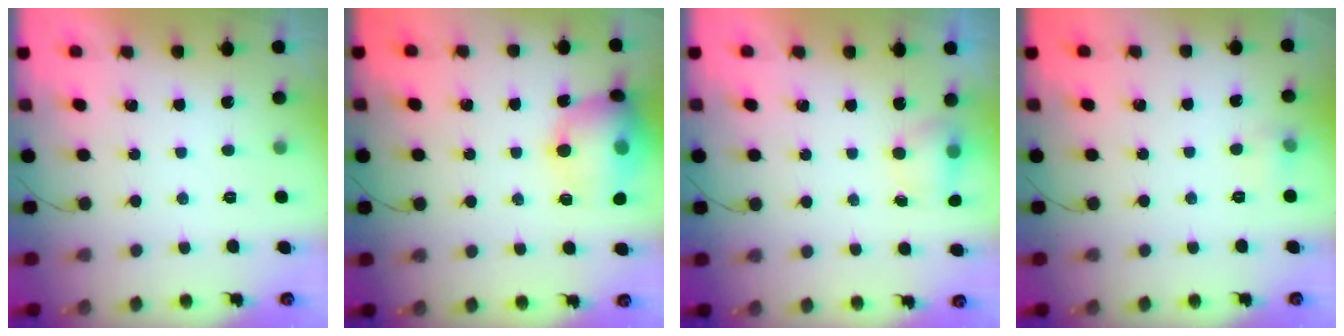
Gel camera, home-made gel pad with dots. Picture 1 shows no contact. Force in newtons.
{"total": 15.8, "press": 15.3, "slide": 3.7}
{"total": 4.7, "press": 4.6, "slide": 1.0}
{"total": 4.6, "press": 4.3, "slide": 1.6}